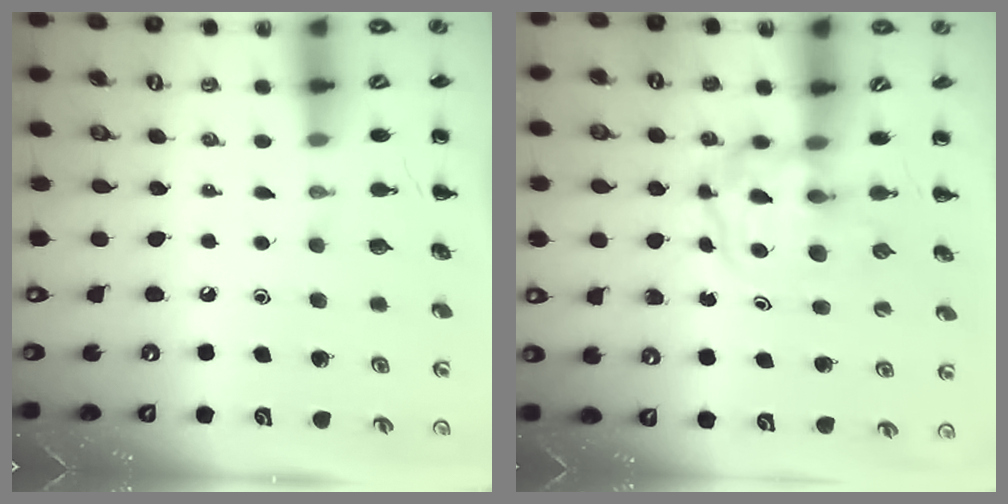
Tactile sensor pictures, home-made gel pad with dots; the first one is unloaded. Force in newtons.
{"total": 3.8, "press": 3.8, "slide": 0.4}